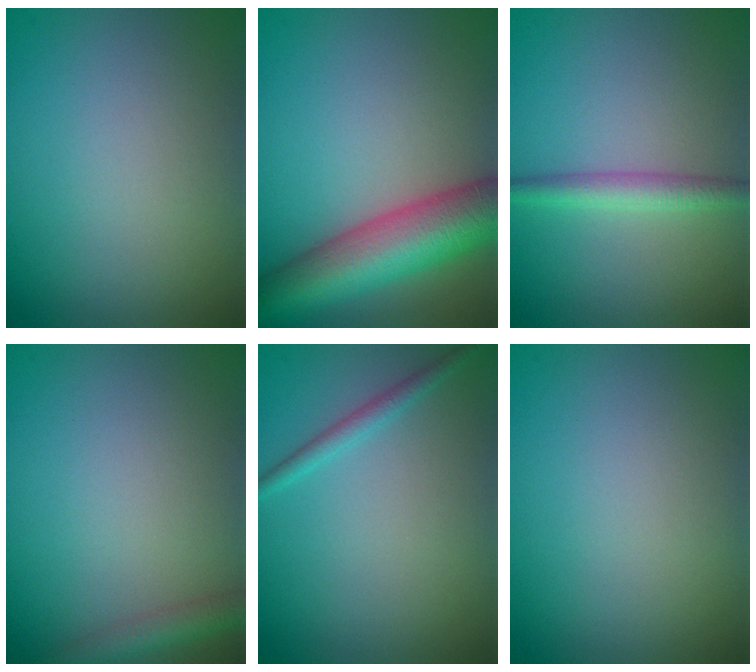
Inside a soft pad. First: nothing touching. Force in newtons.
{"total": 9.5, "press": 9.5, "slide": 0.3}
{"total": 2.2, "press": 2.2, "slide": 0.0}
{"total": 2.4, "press": 2.4, "slide": 0.1}
{"total": 1.4, "press": 1.4, "slide": 0.0}
{"total": 0.0}